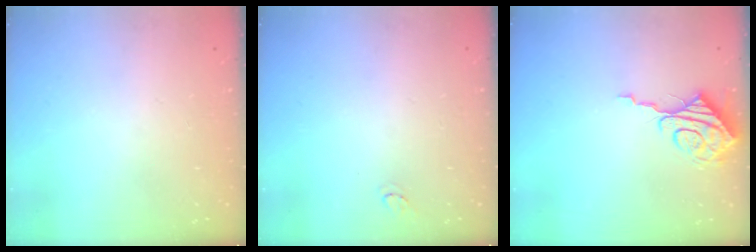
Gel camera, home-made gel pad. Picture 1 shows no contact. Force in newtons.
{"total": 3.1, "press": 3.1, "slide": 0.2}
{"total": 11.6, "press": 11.5, "slide": 1.1}